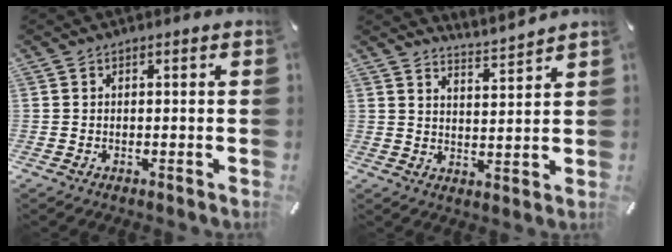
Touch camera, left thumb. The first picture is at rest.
{"total": 4.5, "force": [4.5, 0.5, -0.1], "torque": [0.000, -0.045, 0.076]}